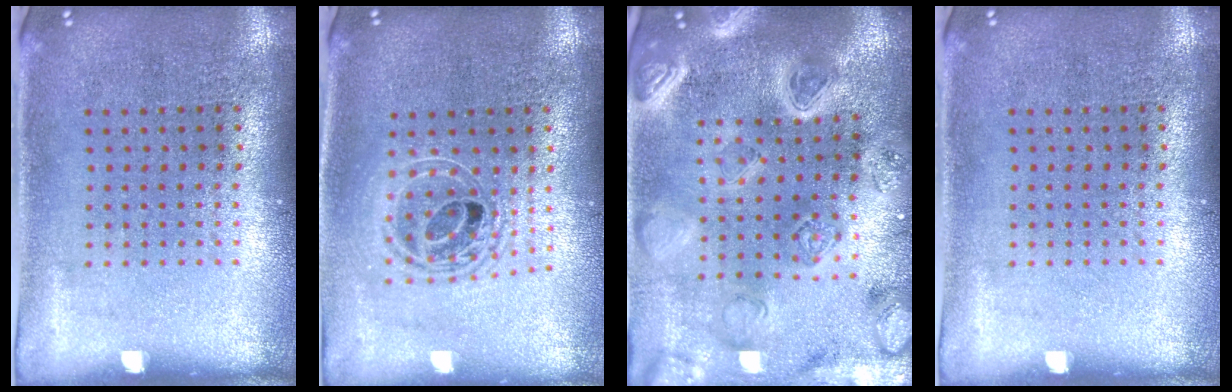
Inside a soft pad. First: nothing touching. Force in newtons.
{"total": 1.7, "press": 1.4, "slide": 0.9}
{"total": 4.4, "press": 3.9, "slide": 2.1}
{"total": 0.0}